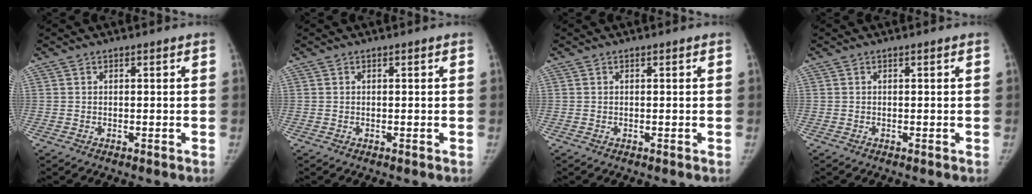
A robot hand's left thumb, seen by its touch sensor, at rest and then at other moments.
{"total": 0.0}
{"total": 0.0}
{"total": 0.0}